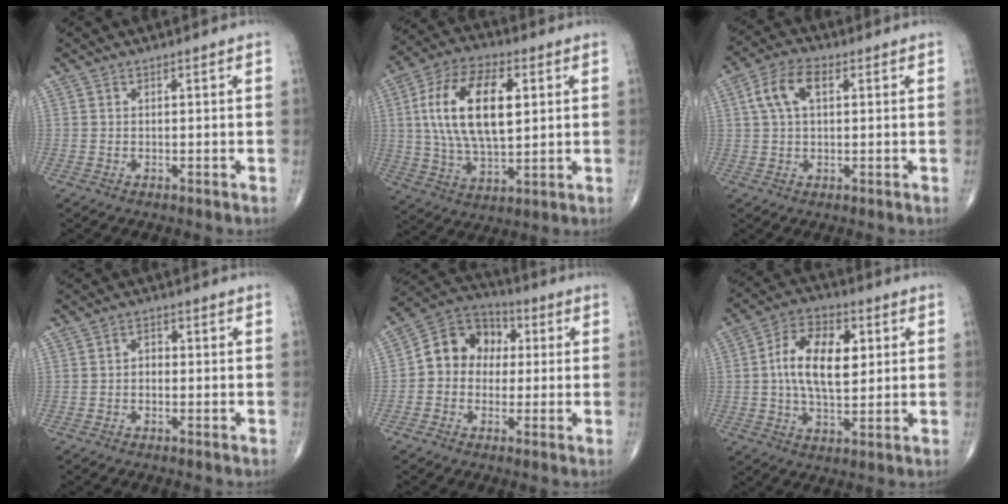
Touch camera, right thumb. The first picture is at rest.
{"total": 18.2, "force": [3.6, 9.1, 15.4], "torque": [-0.281, 0.001, 0.064]}
{"total": 7.2, "force": [2.0, 3.9, 5.7], "torque": [-0.118, 0.017, 0.035]}
{"total": 2.0, "force": [-0.3, 1.5, 1.3], "torque": [-0.013, 0.010, -0.010]}
{"total": 11.1, "force": [0.7, 9.3, 5.9], "torque": [-0.064, 0.033, -0.003]}
{"total": 13.6, "force": [2.0, 7.5, 11.2], "torque": [-0.183, 0.006, 0.030]}